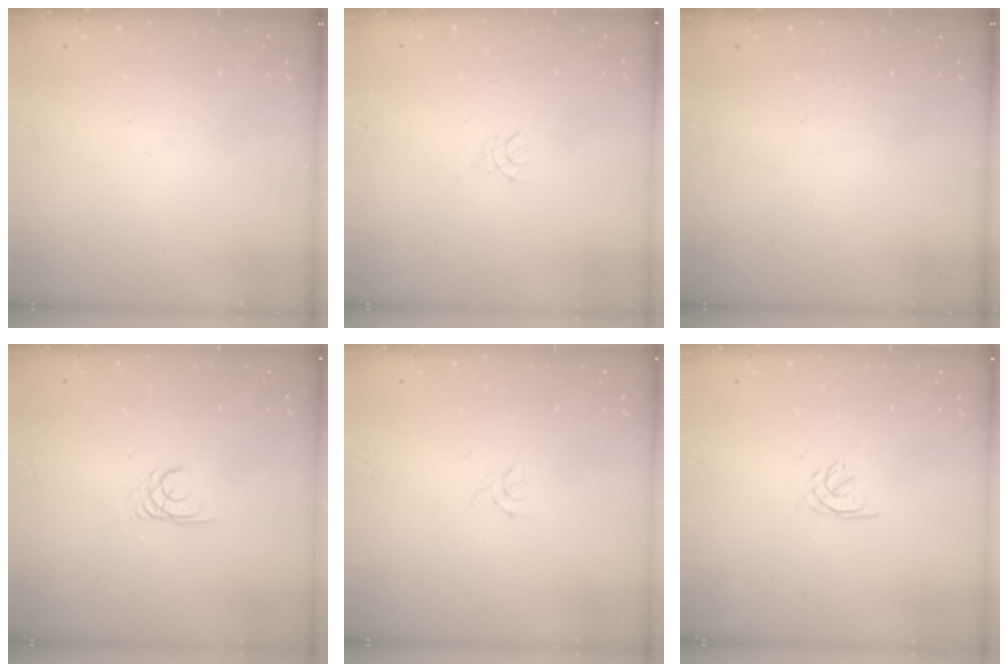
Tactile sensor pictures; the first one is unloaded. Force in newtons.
{"total": 3.0, "press": 2.9, "slide": 0.6}
{"total": 0.0}
{"total": 2.2, "press": 2.2, "slide": 0.1}
{"total": 1.3, "press": 1.2, "slide": 0.4}
{"total": 1.2, "press": 1.1, "slide": 0.5}